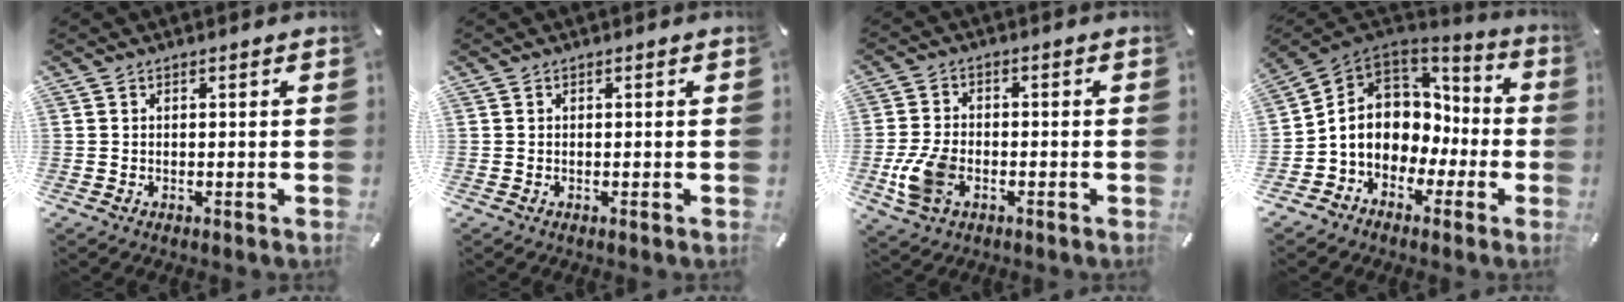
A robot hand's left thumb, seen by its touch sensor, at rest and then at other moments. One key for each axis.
{"total": 0.0}
{"total": 8.6, "fx": -2.7, "fy": 5.6, "fz": 5.9, "tx": -0.137, "ty": 0.005, "tz": -0.049}
{"total": 10.7, "fx": -1.5, "fy": 9.6, "fz": 4.4, "tx": -0.114, "ty": -0.003, "tz": -0.023}